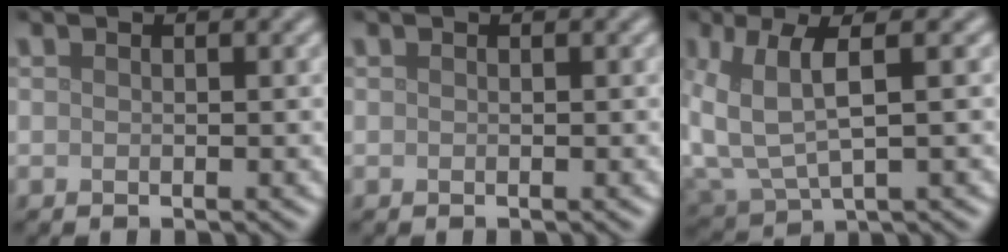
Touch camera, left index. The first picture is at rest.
{"total": 0.0}
{"total": 6.3, "force": [1.2, 2.8, 5.5], "torque": [-0.140, -0.002, 0.033]}